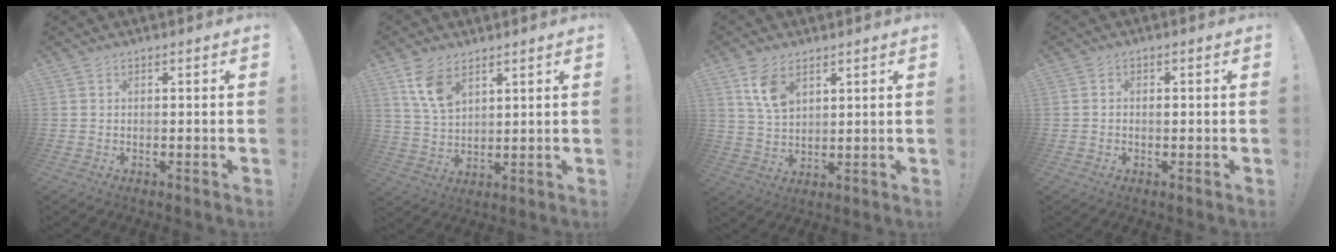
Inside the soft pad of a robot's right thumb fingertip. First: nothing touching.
{"total": 9.0, "force": [5.5, 4.8, 5.2], "torque": [-0.094, -0.019, 0.107]}
{"total": 8.3, "force": [4.6, 4.9, 4.9], "torque": [-0.088, -0.014, 0.089]}
{"total": 0.9, "force": [-0.3, 0.8, 0.4], "torque": [-0.003, 0.002, -0.007]}